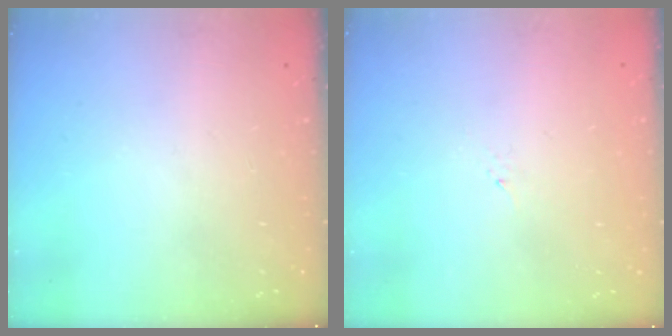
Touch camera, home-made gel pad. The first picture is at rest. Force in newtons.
{"total": 1.2, "press": 1.1, "slide": 0.2}